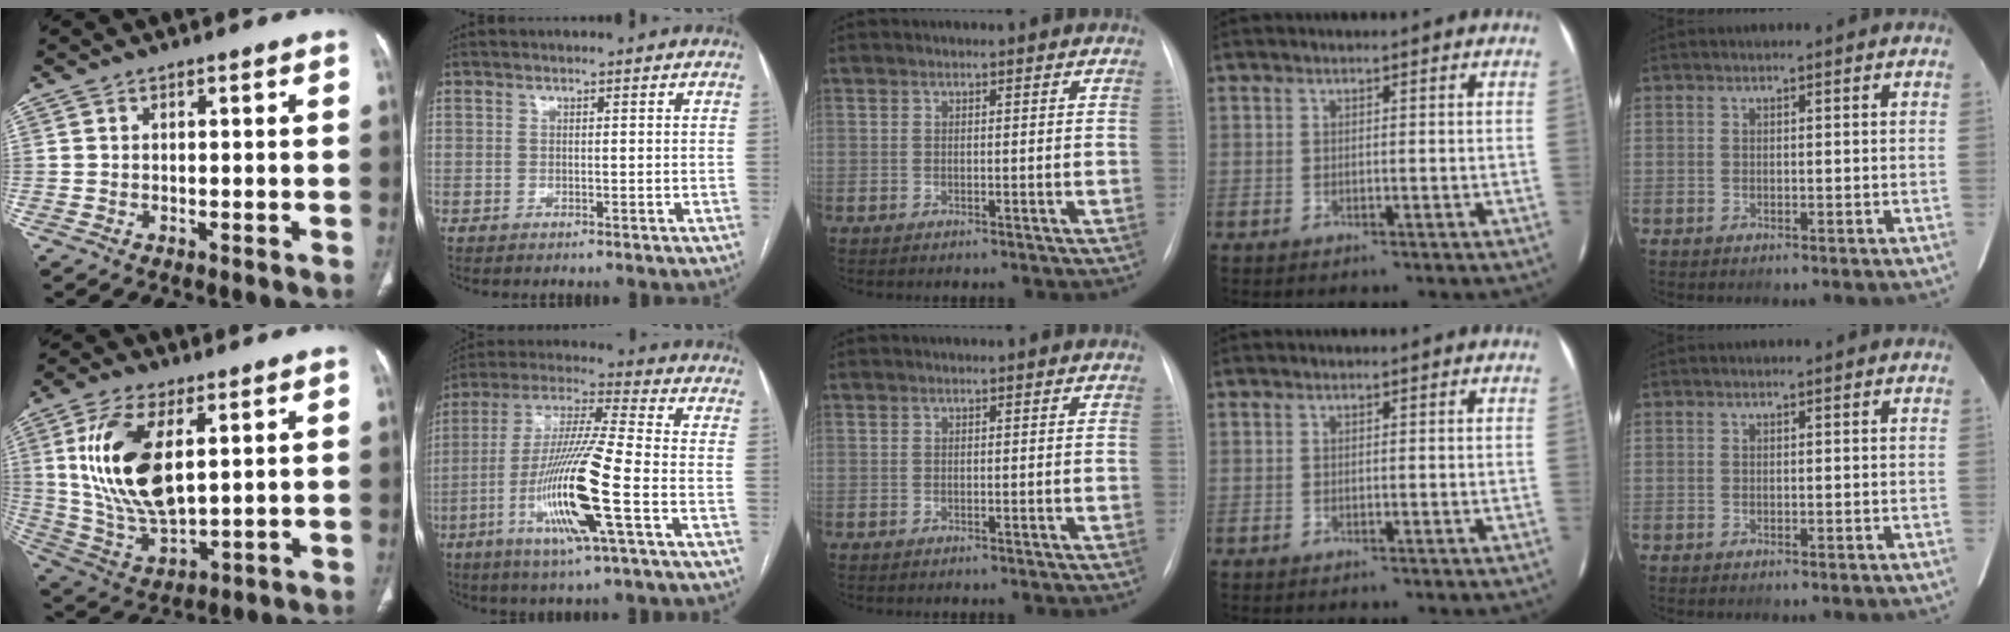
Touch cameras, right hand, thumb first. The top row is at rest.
{"thumb": {"total": 17.6, "force": [4.6, 8.5, 14.8], "torque": [-0.292, -0.021, 0.099]}, "index": {"total": 16.7, "force": [-5.6, 0.1, 15.7], "torque": [-0.318, -0.016, -0.107]}}